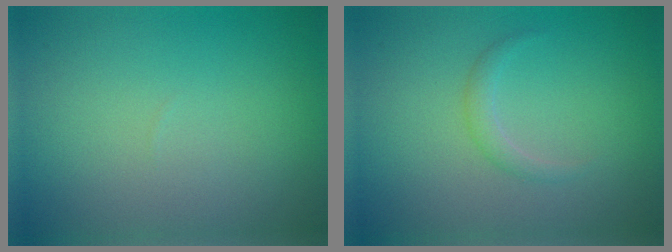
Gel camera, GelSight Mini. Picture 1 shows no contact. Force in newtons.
{"total": 1.1, "press": 1.1, "slide": 0.1}